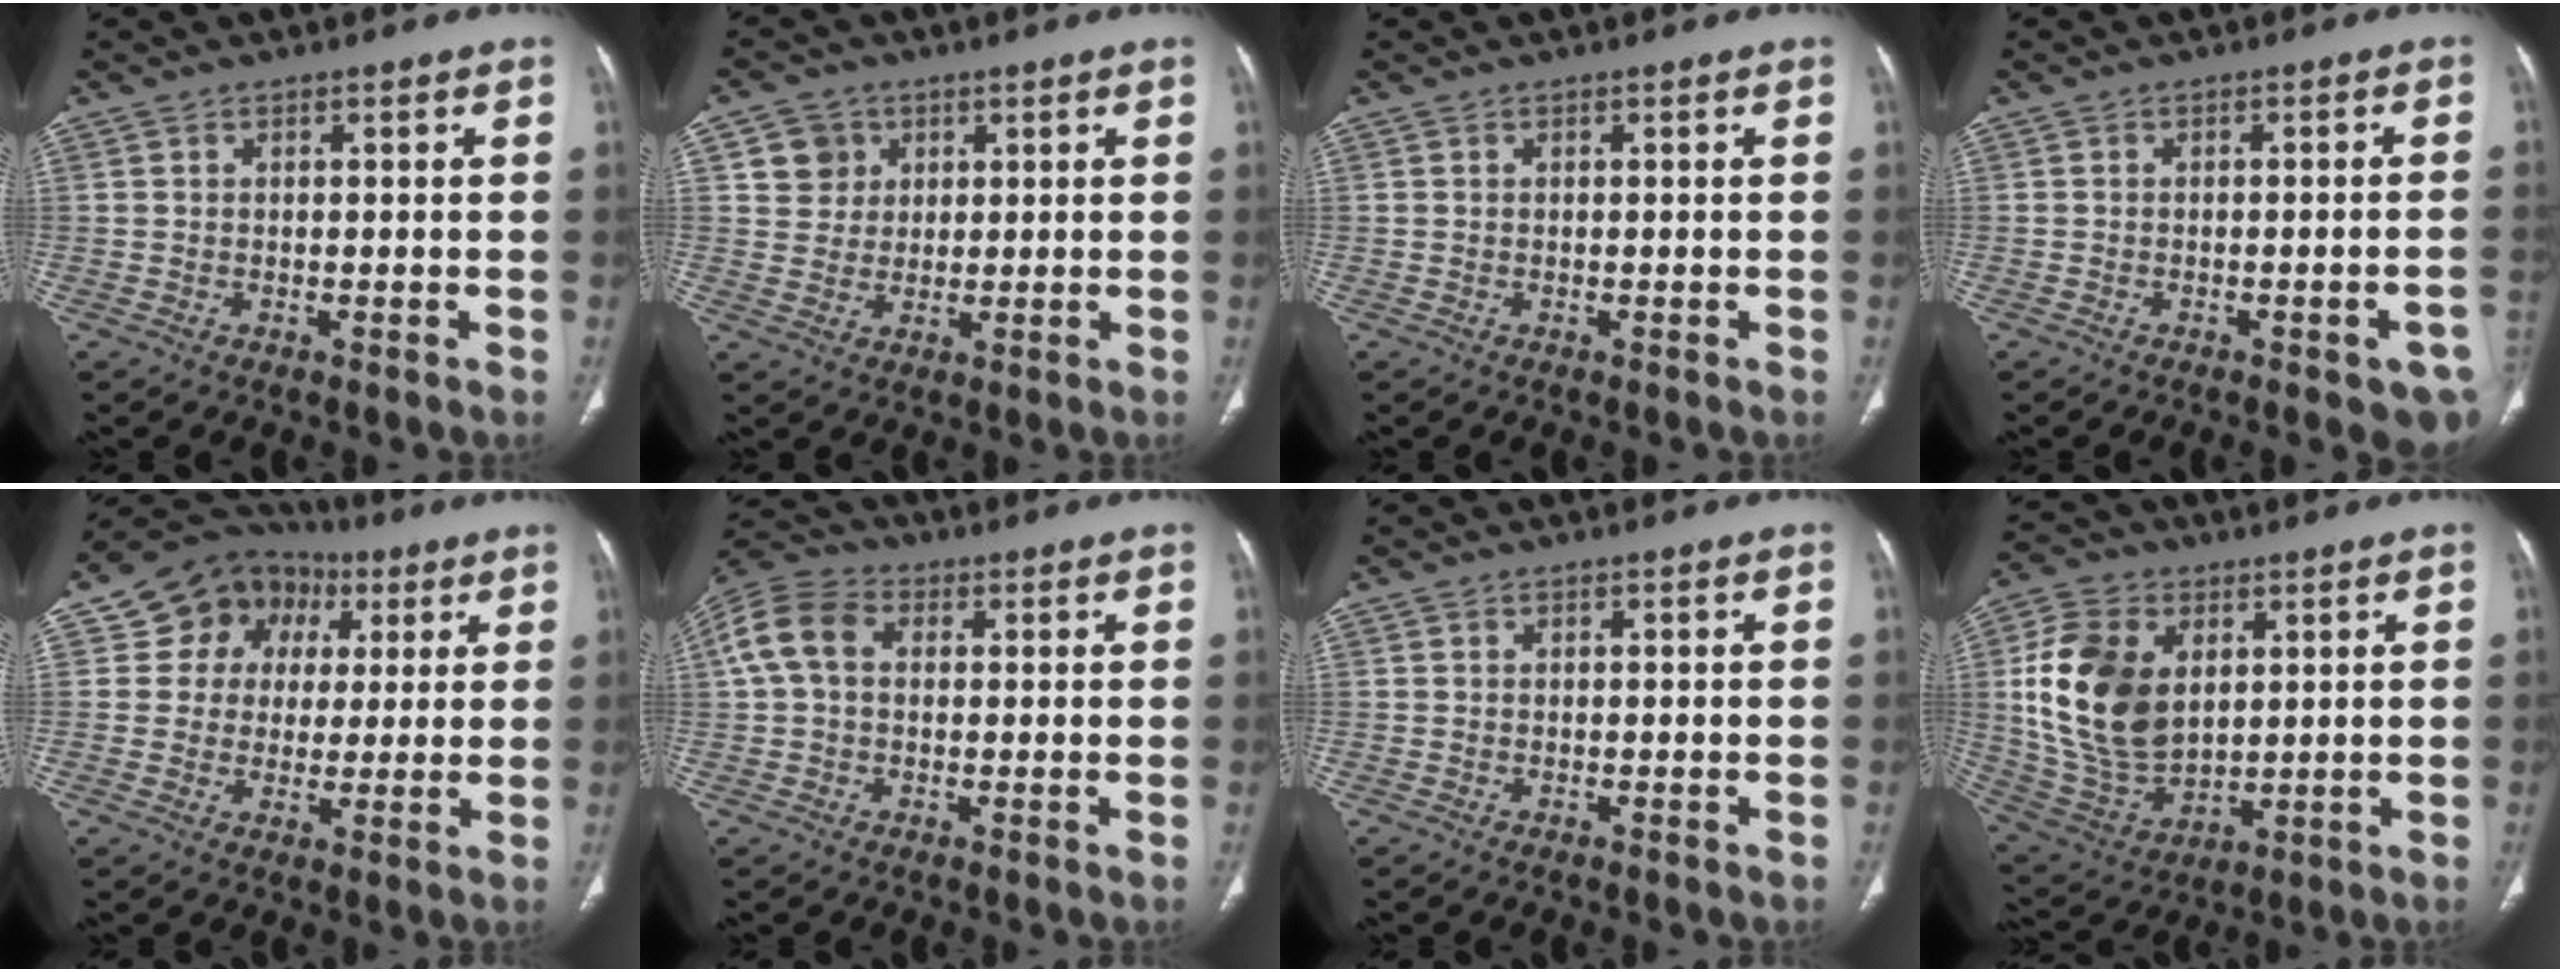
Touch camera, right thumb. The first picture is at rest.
{"total": 5.5, "force": [2.1, 4.9, 0.9], "torque": [0.014, -0.001, 0.040]}
{"total": 0.0}
{"total": 7.3, "force": [-3.3, 1.9, 6.2], "torque": [-0.064, 0.014, -0.037]}
{"total": 12.6, "force": [3.5, 11.2, 4.7], "torque": [-0.028, 0.018, 0.052]}
{"total": 9.0, "force": [1.3, 6.5, 6.1], "torque": [-0.129, 0.031, 0.018]}
{"total": 0.0}
{"total": 18.2, "force": [3.7, 12.2, 13.0], "torque": [-0.233, -0.014, 0.082]}